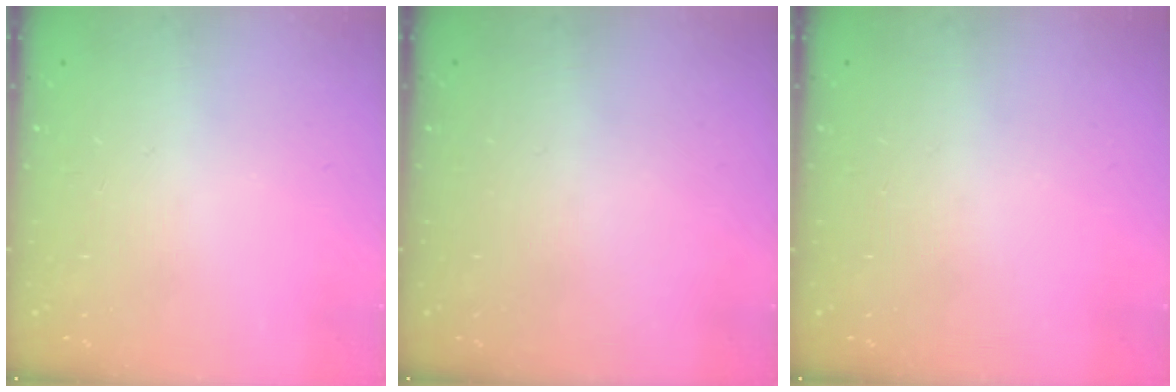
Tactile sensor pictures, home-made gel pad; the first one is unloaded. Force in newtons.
{"total": 0.0}
{"total": 0.0}